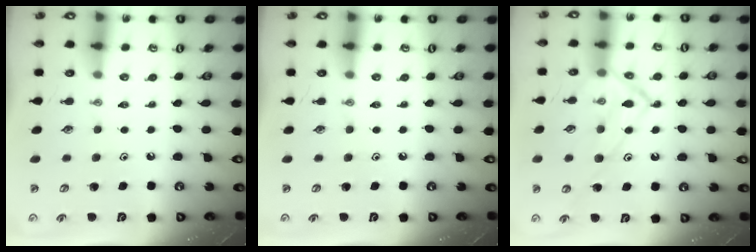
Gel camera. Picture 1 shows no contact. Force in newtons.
{"total": 0.0}
{"total": 15.6, "press": 15.5, "slide": 1.3}